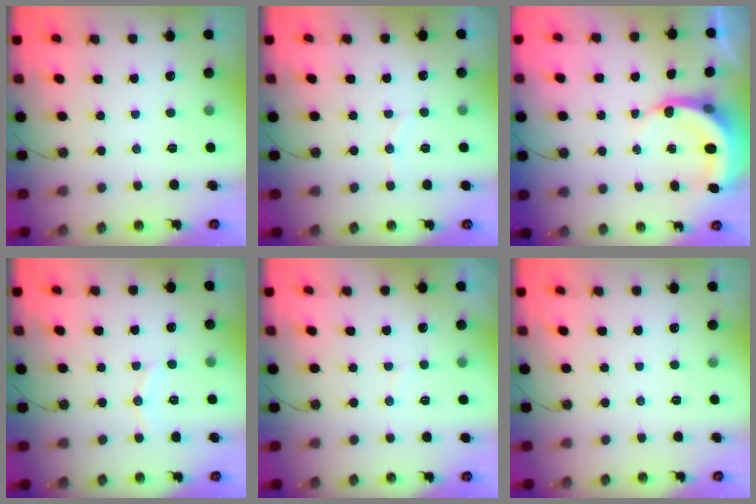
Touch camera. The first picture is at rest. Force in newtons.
{"total": 3.7, "press": 3.6, "slide": 0.9}
{"total": 5.3, "press": 5.3, "slide": 0.6}
{"total": 6.1, "press": 6.1, "slide": 0.3}
{"total": 2.9, "press": 2.6, "slide": 1.2}
{"total": 0.0}